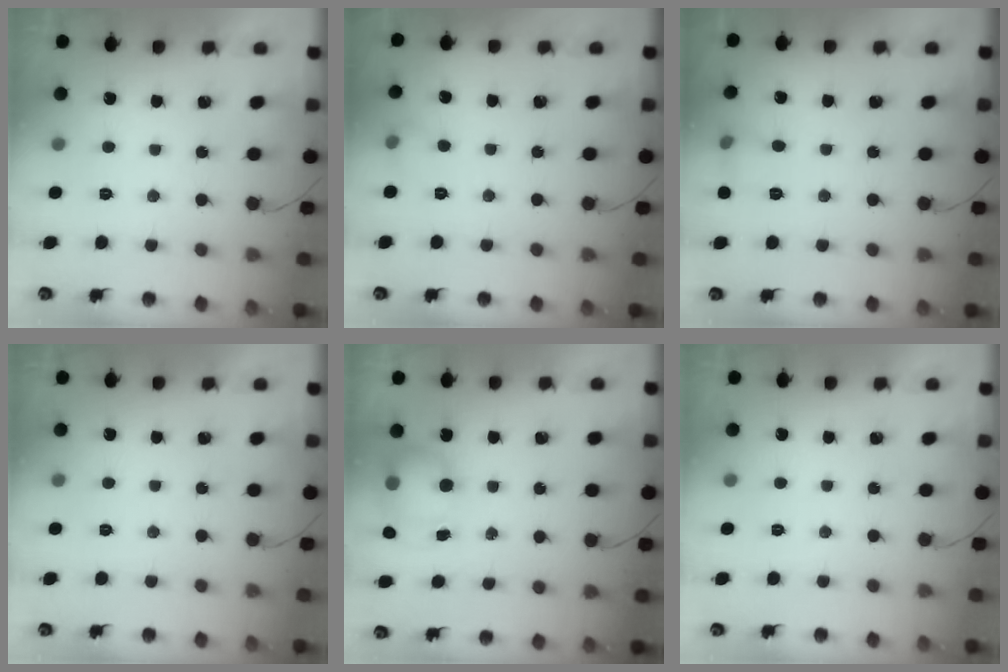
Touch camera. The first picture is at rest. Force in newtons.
{"total": 4.0, "press": 3.7, "slide": 1.4}
{"total": 7.0, "press": 6.7, "slide": 1.9}
{"total": 0.0}
{"total": 7.4, "press": 7.3, "slide": 1.1}
{"total": 0.0}